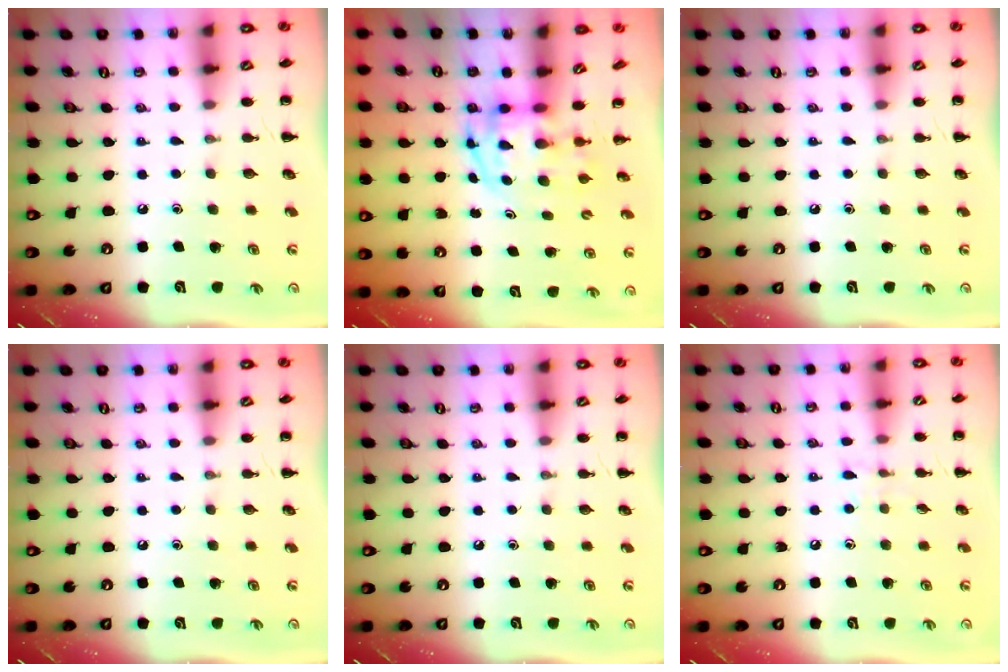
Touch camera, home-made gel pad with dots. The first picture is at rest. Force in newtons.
{"total": 3.7, "press": 3.6, "slide": 0.7}
{"total": 0.0}
{"total": 0.0}
{"total": 0.0}
{"total": 4.9, "press": 4.5, "slide": 1.8}